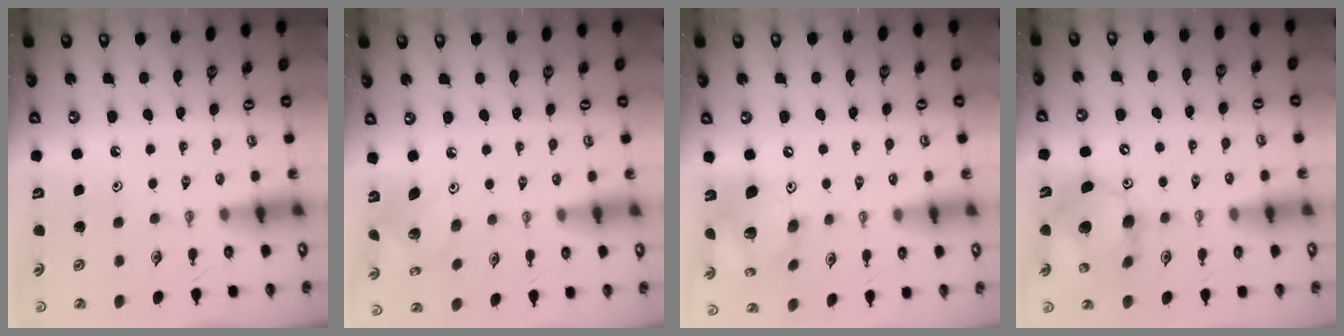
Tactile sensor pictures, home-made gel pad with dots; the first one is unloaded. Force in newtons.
{"total": 7.4, "press": 7.4, "slide": 0.1}
{"total": 14.7, "press": 14.5, "slide": 2.5}
{"total": 13.7, "press": 13.4, "slide": 2.6}